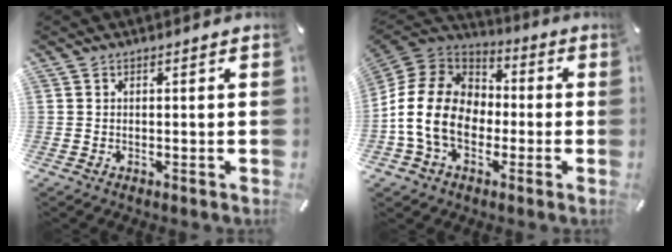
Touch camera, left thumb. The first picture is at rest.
{"total": 16.6, "force": [-4.0, 13.0, 9.6], "torque": [-0.220, 0.037, -0.075]}